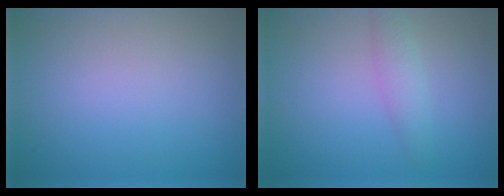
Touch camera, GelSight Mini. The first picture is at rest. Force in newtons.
{"total": 1.8, "press": 1.8, "slide": 0.1}